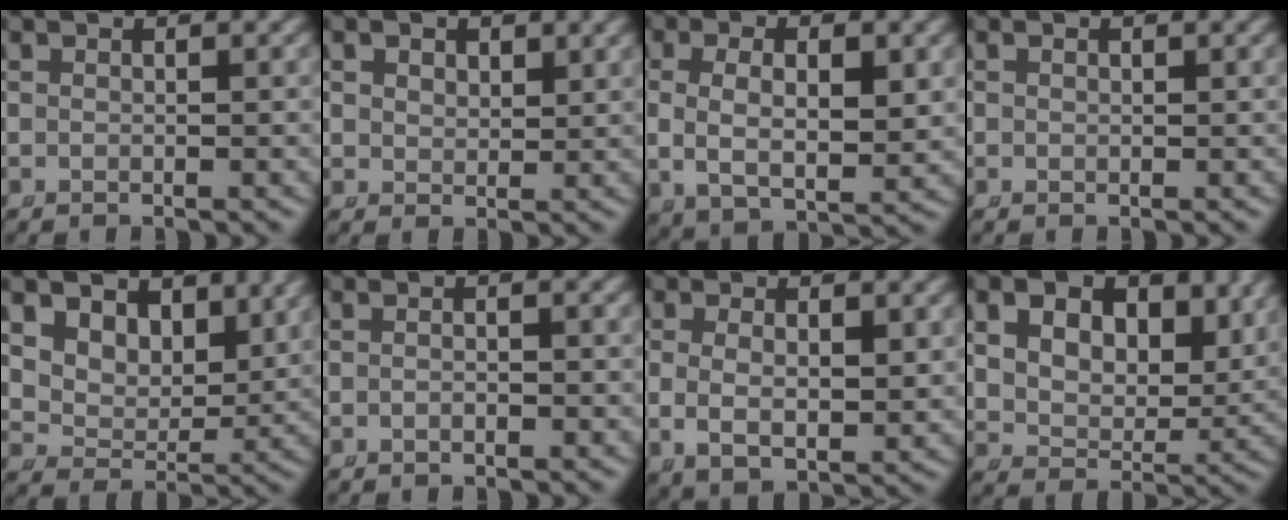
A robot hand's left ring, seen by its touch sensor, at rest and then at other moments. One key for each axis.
{"total": 2.1, "fx": 1.4, "fy": 1.4, "fz": 0.9, "tx": -0.017, "ty": -0.014, "tz": 0.037}
{"total": 6.6, "fx": 0.4, "fy": 4.0, "fz": 5.2, "tx": -0.100, "ty": -0.011, "tz": 0.016}
{"total": 0.6, "fx": 0.2, "fy": 0.5, "fz": 0.2, "tx": -0.003, "ty": -0.006, "tz": 0.006}
{"total": 9.1, "fx": 3.5, "fy": 7.1, "fz": 4.4, "tx": -0.103, "ty": -0.013, "tz": 0.054}
{"total": 1.0, "fx": -0.7, "fy": 0.3, "fz": 0.6, "tx": -0.011, "ty": 0.002, "tz": -0.016}
{"total": 4.5, "fx": -0.1, "fy": 2.7, "fz": 3.7, "tx": -0.076, "ty": -0.022, "tz": 0.014}
{"total": 9.5, "fx": 3.6, "fy": 7.0, "fz": 5.3, "tx": -0.109, "ty": -0.019, "tz": 0.055}